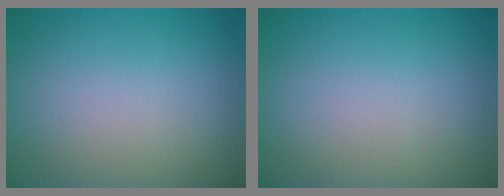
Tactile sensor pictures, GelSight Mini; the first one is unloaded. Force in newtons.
{"total": 0.0}